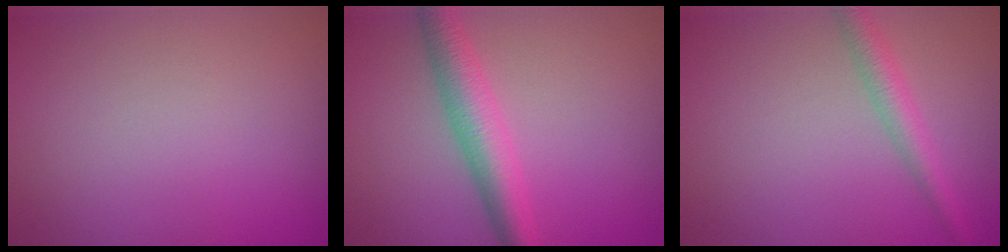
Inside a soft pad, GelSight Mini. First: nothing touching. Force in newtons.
{"total": 4.1, "press": 4.1, "slide": 0.0}
{"total": 2.5, "press": 2.5, "slide": 0.0}